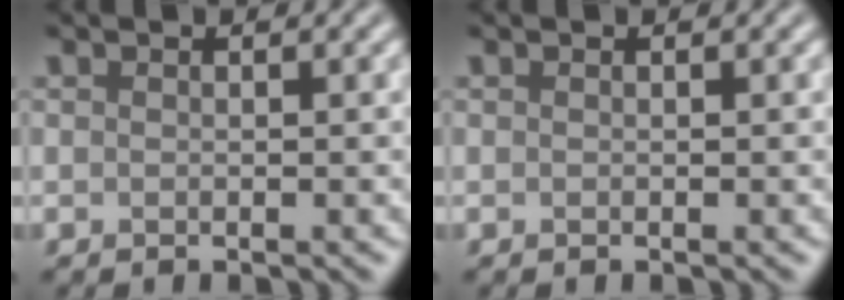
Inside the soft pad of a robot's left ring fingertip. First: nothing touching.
{"total": 0.0}